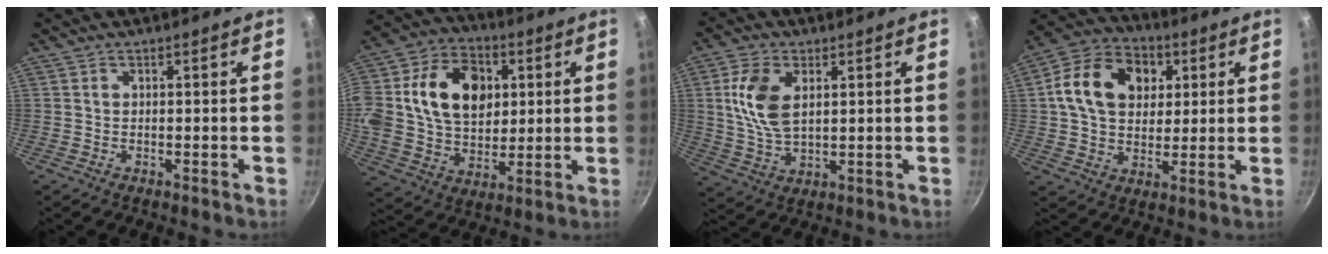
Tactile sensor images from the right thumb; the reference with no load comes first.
{"total": 24.8, "force": [5.0, 18.2, 16.2], "torque": [-0.297, 0.026, 0.084]}
{"total": 10.3, "force": [2.6, 5.9, 8.0], "torque": [-0.152, -0.010, 0.052]}
{"total": 16.6, "force": [4.2, 12.3, 10.3], "torque": [-0.153, 0.012, 0.057]}